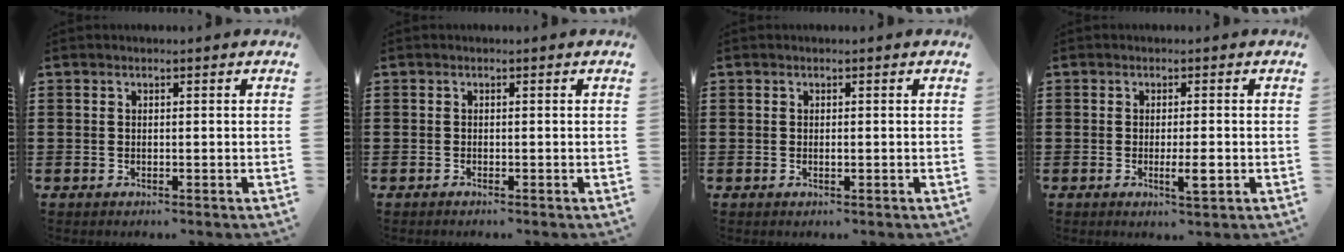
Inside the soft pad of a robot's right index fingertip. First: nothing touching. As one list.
[{"total": 0.5, "force": [-0.5, 0.0, 0.1], "torque": [-0.004, -0.001, -0.010]}, {"total": 0.6, "force": [-0.1, 0.1, 0.6], "torque": [-0.013, -0.004, -0.001]}, {"total": 3.2, "force": [-1.0, 0.4, 3.0], "torque": [-0.057, -0.006, -0.020]}]